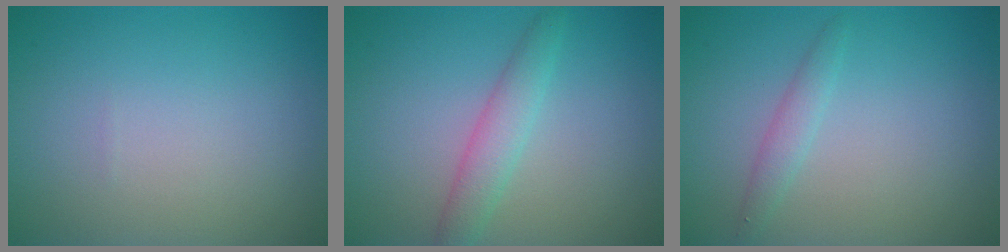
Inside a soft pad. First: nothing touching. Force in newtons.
{"total": 2.6, "press": 2.6, "slide": 0.1}
{"total": 1.4, "press": 1.4, "slide": 0.0}